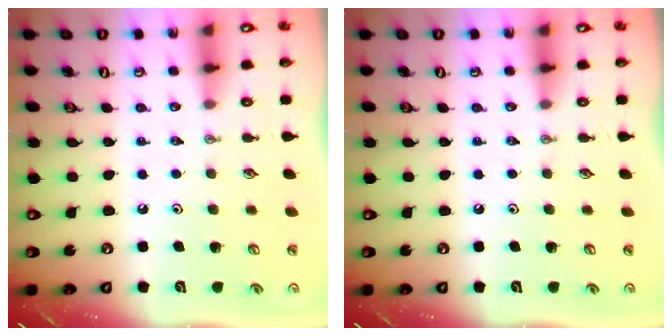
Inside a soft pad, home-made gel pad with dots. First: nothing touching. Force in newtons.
{"total": 0.0}